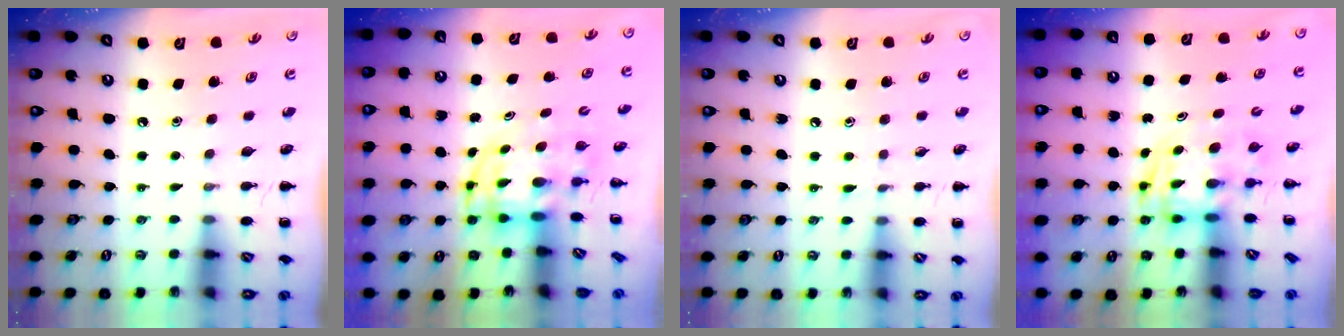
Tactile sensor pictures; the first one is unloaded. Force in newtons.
{"total": 3.8, "press": 3.7, "slide": 0.7}
{"total": 4.8, "press": 4.3, "slide": 2.0}
{"total": 2.7, "press": 2.6, "slide": 0.5}